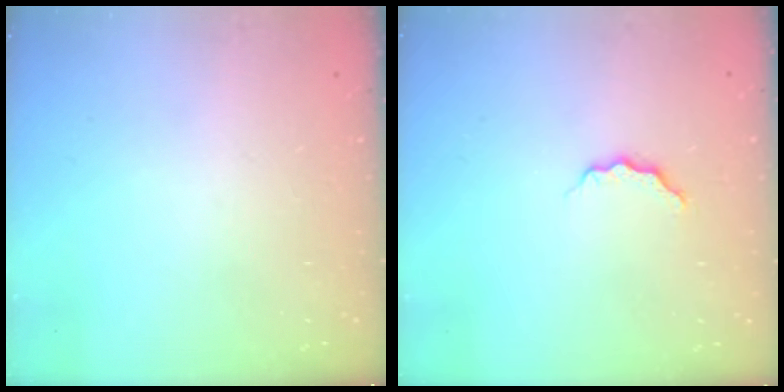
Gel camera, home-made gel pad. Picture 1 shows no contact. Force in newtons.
{"total": 3.7, "press": 3.7, "slide": 0.4}